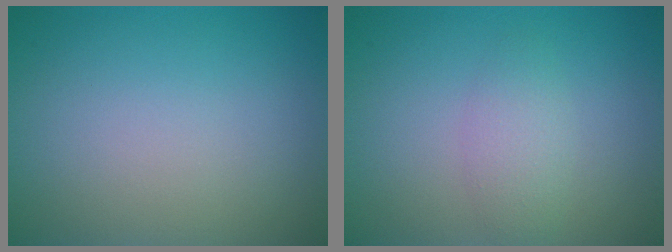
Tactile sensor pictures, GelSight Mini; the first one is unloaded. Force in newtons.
{"total": 2.0, "press": 2.0, "slide": 0.2}